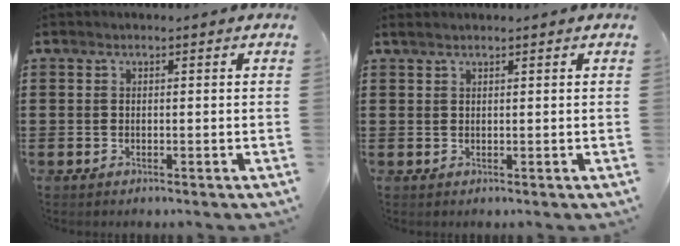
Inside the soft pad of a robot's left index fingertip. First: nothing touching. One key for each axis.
{"total": 0.9, "fx": 0.8, "fy": 0.0, "fz": 0.5, "tx": -0.010, "ty": 0.001, "tz": 0.014}